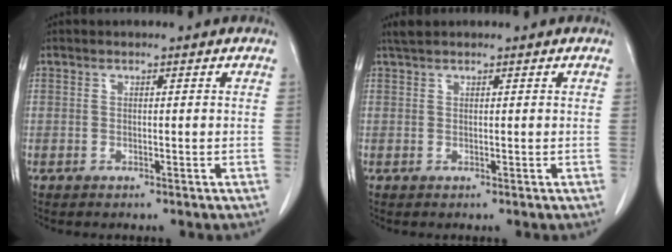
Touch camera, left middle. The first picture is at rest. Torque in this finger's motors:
{"motor_torque": [0.16, -0.13, 0.01, 0.00]}